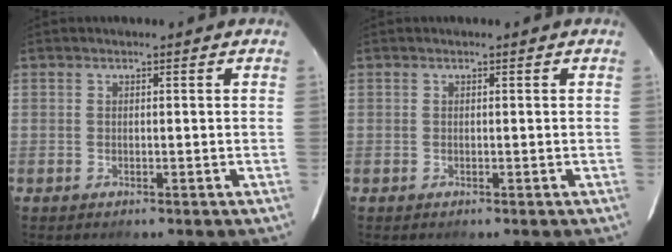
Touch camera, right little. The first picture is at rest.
{"total": 0.0}